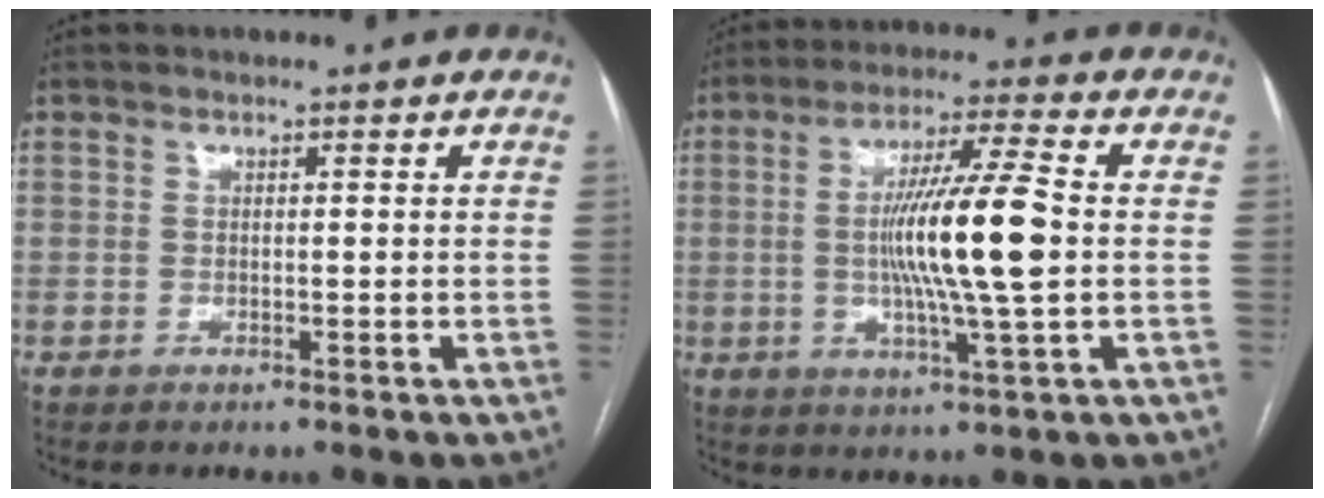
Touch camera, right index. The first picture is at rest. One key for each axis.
{"total": 13.1, "fx": -0.2, "fy": -0.1, "fz": 13.1, "tx": -0.242, "ty": -0.002, "tz": -0.005}